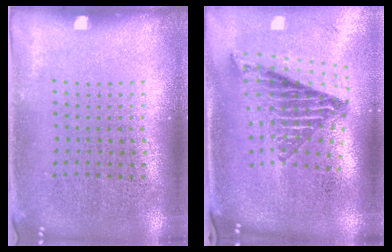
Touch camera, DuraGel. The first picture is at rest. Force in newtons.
{"total": 2.0, "press": 1.5, "slide": 1.4}